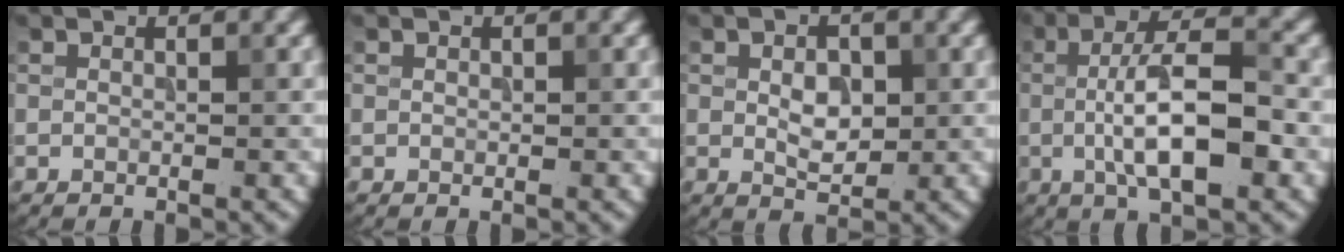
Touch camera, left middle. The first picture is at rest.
{"total": 0.0}
{"total": 3.0, "force": [0.2, 1.8, 2.4], "torque": [-0.041, -0.001, 0.004]}
{"total": 7.7, "force": [-1.0, 2.4, 7.2], "torque": [-0.123, 0.008, -0.022]}